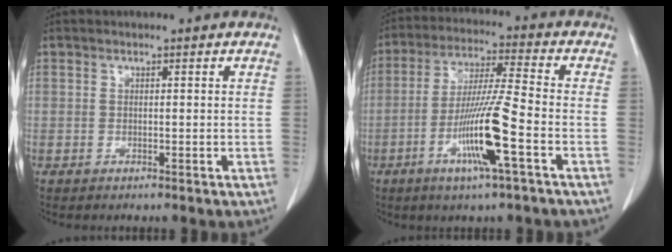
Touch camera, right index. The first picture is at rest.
{"total": 11.1, "force": [-4.0, -0.4, 10.4], "torque": [-0.204, -0.012, -0.077]}